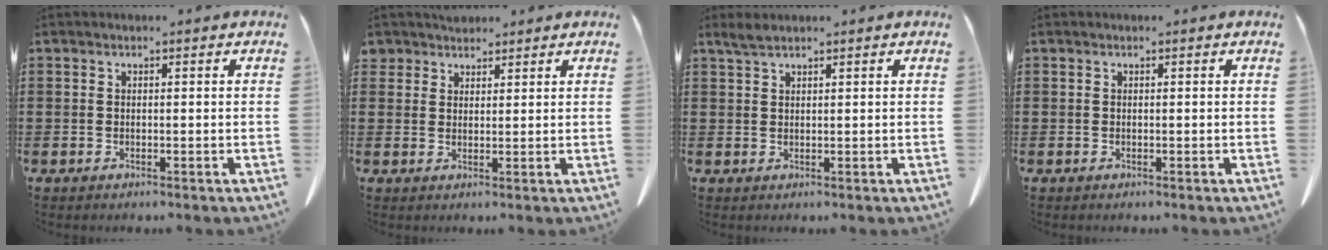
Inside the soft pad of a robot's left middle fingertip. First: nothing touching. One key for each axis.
{"total": 2.7, "fx": 2.4, "fy": 1.2, "fz": -0.1, "tx": -0.007, "ty": 0.003, "tz": 0.047}
{"total": 1.8, "fx": 1.5, "fy": 0.3, "fz": 1.0, "tx": -0.024, "ty": 0.001, "tz": 0.027}
{"total": 0.0}